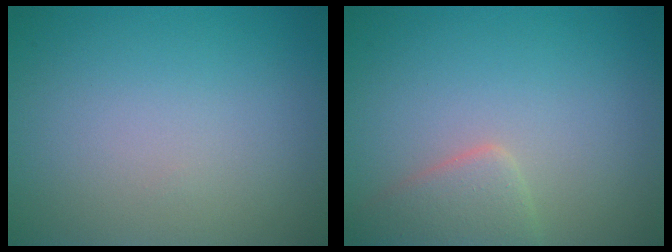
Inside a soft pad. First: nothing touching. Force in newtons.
{"total": 2.8, "press": 2.8, "slide": 0.2}